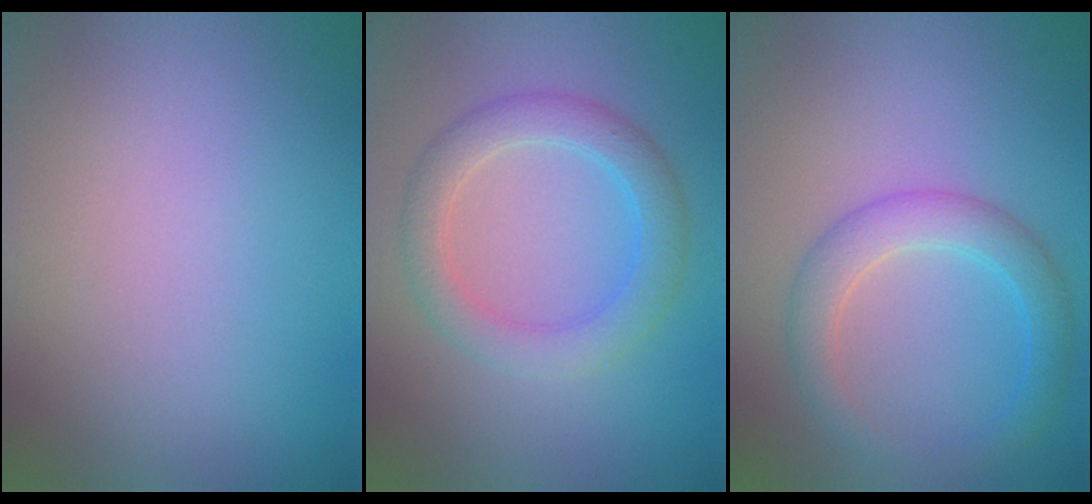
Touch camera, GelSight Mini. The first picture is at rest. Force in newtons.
{"total": 3.7, "press": 3.7, "slide": 0.3}
{"total": 3.5, "press": 3.5, "slide": 0.1}